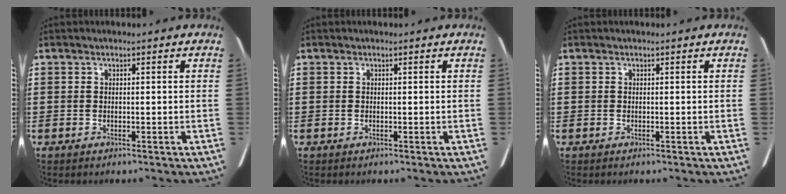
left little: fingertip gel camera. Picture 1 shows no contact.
{"total": 0.0}
{"total": 0.0}